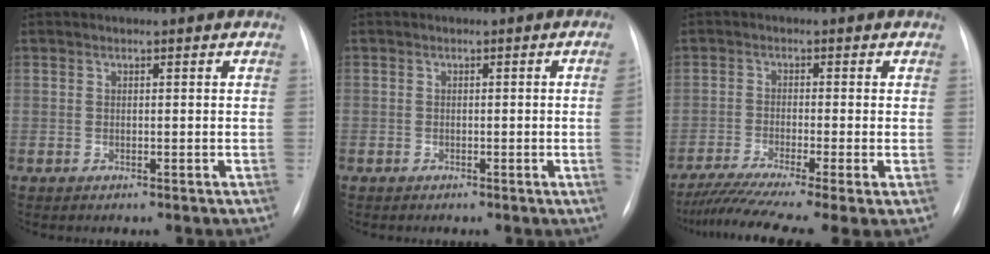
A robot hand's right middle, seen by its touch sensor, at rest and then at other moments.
{"total": 2.0, "force": [-0.4, -0.6, 1.9], "torque": [-0.024, 0.002, -0.007]}
{"total": 10.6, "force": [-7.2, 0.4, 7.8], "torque": [-0.135, -0.019, -0.119]}